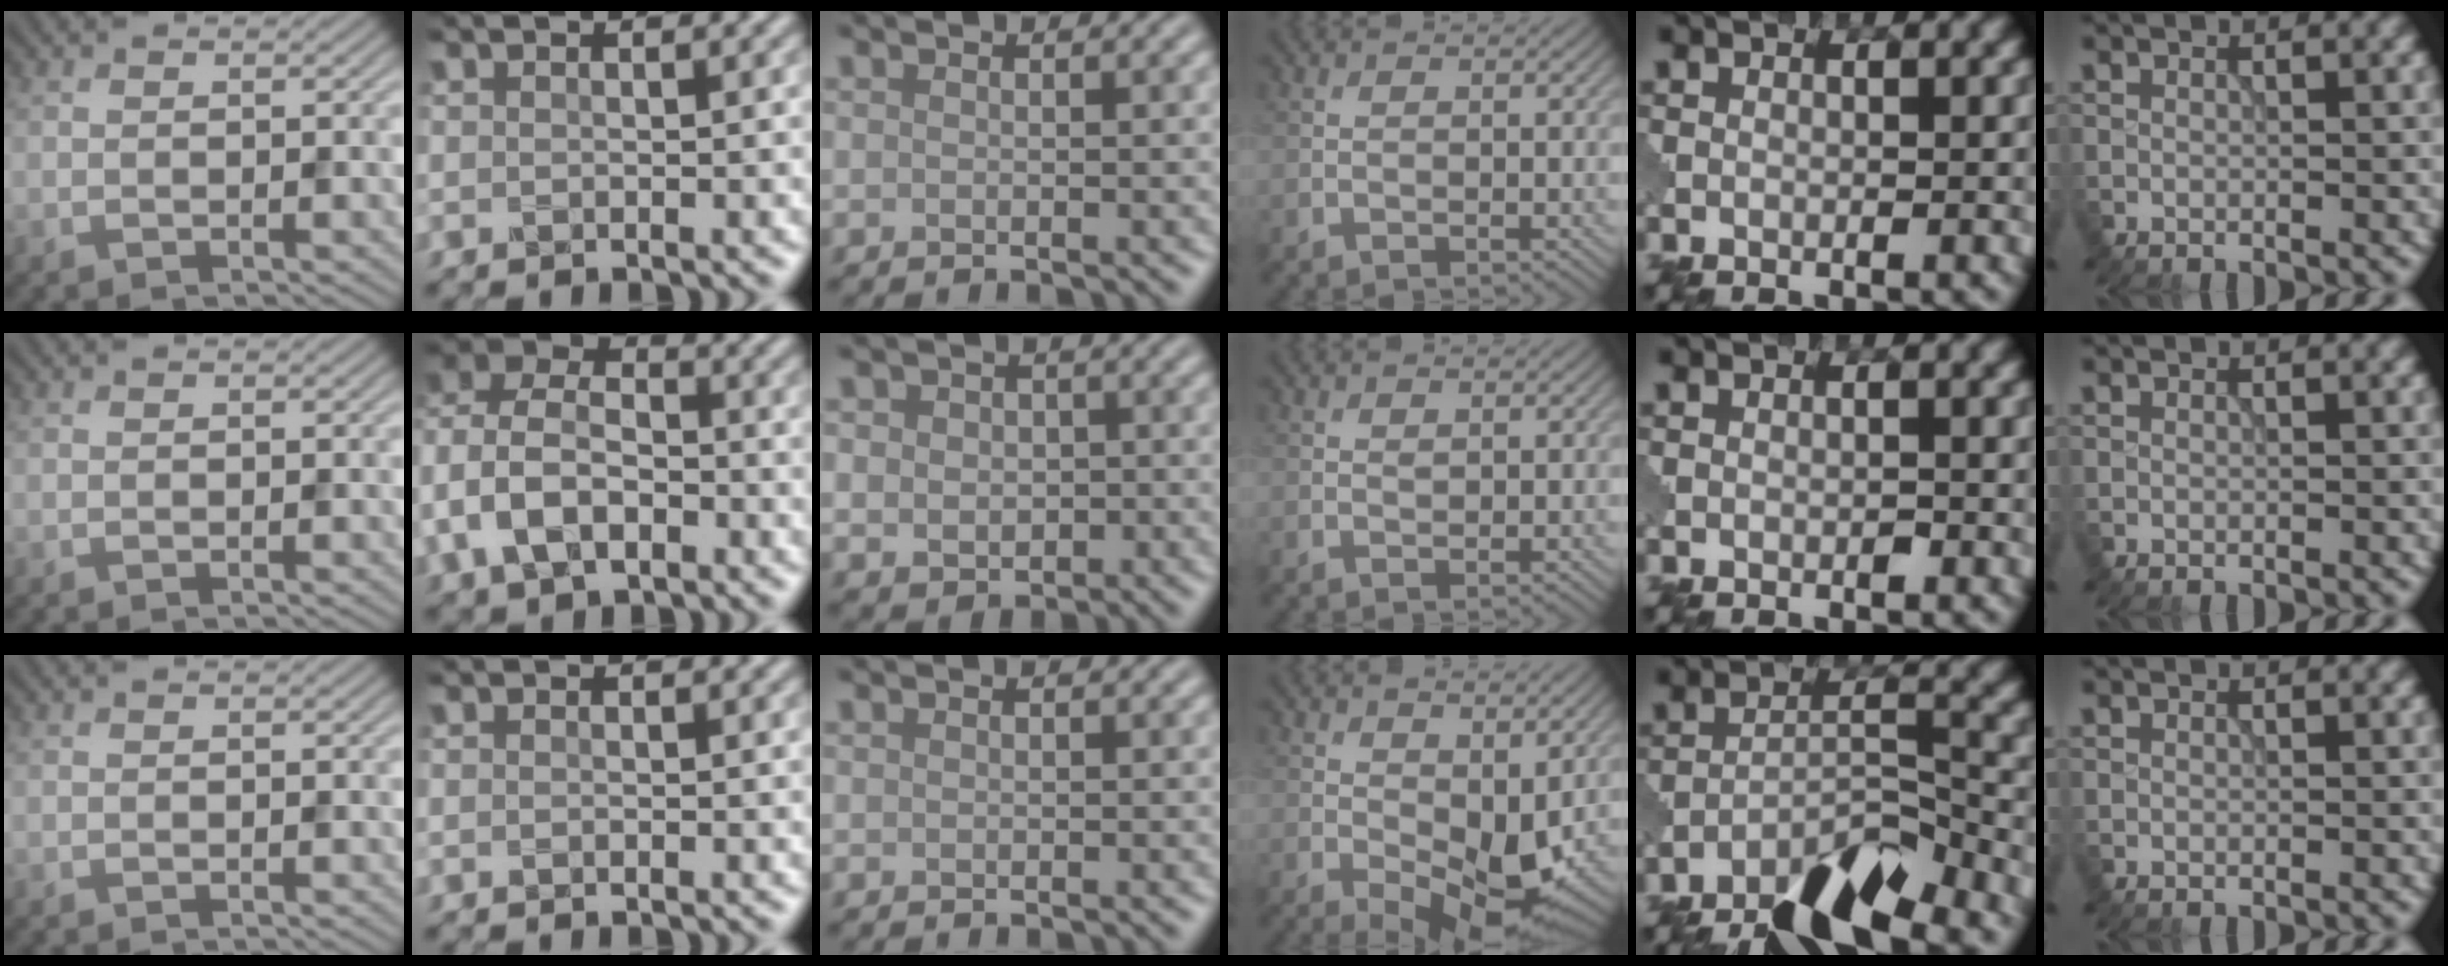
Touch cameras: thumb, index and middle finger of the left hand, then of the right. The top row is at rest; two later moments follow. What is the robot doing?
{"motion": "extract", "object": "pin"}